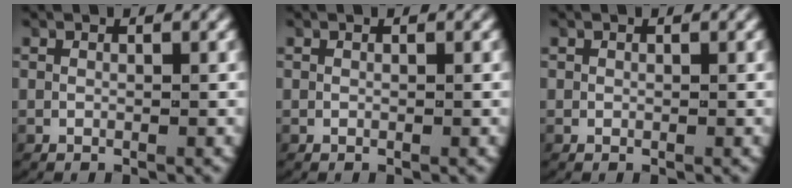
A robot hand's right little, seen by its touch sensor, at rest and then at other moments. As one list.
[{"total": 0.0}, {"total": 0.0}]